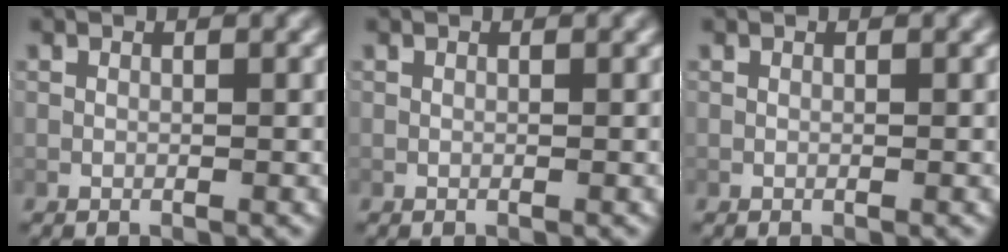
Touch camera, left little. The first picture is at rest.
{"total": 0.0}
{"total": 0.0}